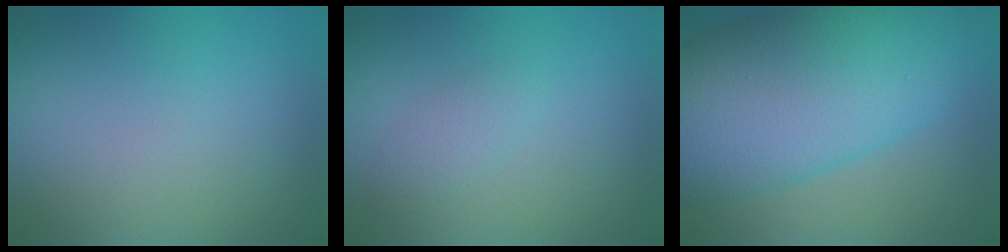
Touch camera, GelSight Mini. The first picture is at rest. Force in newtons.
{"total": 1.4, "press": 1.4, "slide": 0.1}
{"total": 12.9, "press": 12.9, "slide": 0.2}